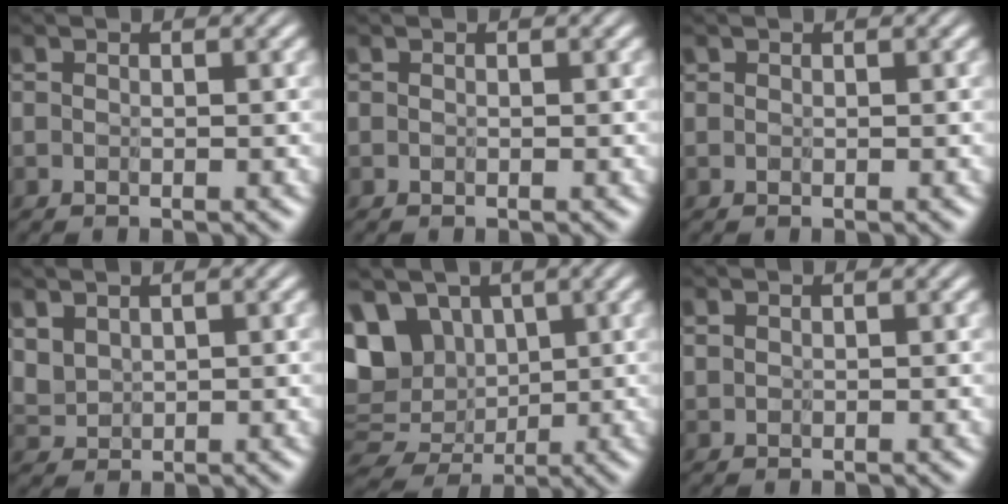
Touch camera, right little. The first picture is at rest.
{"total": 0.0}
{"total": 0.7, "force": [0.5, 0.5, 0.0], "torque": [-0.001, 0.000, -0.005]}
{"total": 1.7, "force": [1.5, 0.8, 0.5], "torque": [-0.049, -0.008, 0.041]}
{"total": 7.8, "force": [1.8, 6.5, 3.8], "torque": [-0.086, -0.001, 0.038]}
{"total": 0.6, "force": [0.4, -0.2, -0.3], "torque": [0.002, -0.002, 0.008]}